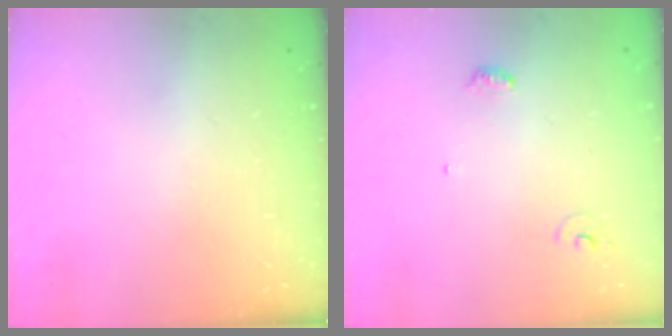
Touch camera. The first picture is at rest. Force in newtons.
{"total": 3.8, "press": 3.8, "slide": 0.3}